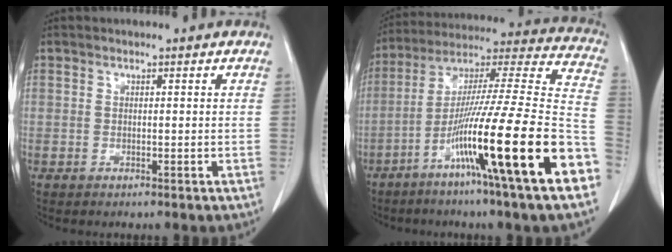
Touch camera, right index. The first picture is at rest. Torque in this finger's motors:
{"motor_torque": [2.14, 0.00, 0.73, 0.21]}